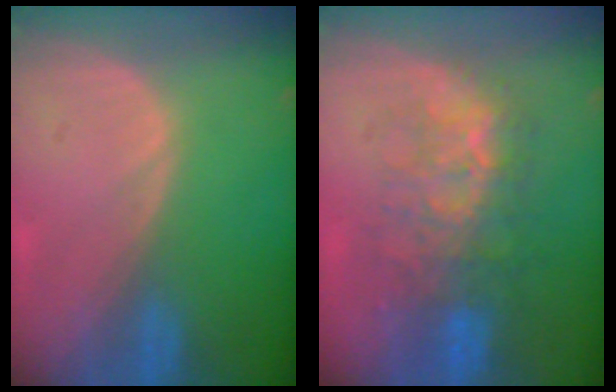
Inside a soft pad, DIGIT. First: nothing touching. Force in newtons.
{"total": 8.9, "press": 8.5, "slide": 2.8}